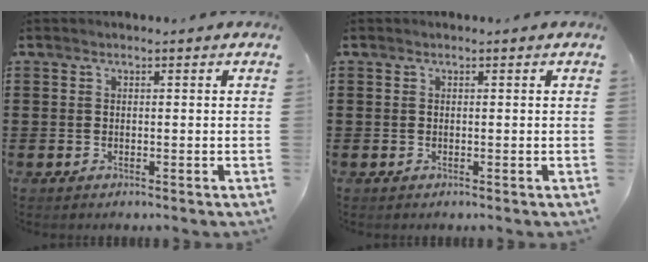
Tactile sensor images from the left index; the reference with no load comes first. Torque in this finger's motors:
{"motor_torque": [0.00, 0.01, 0.00, 0.00]}